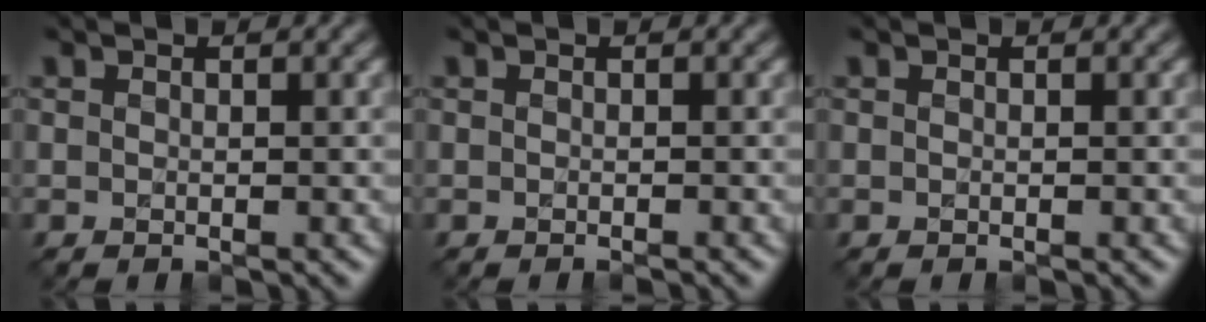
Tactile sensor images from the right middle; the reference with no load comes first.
{"total": 0.5, "force": [-0.4, 0.0, 0.3], "torque": [-0.002, 0.000, -0.008]}
{"total": 0.0}